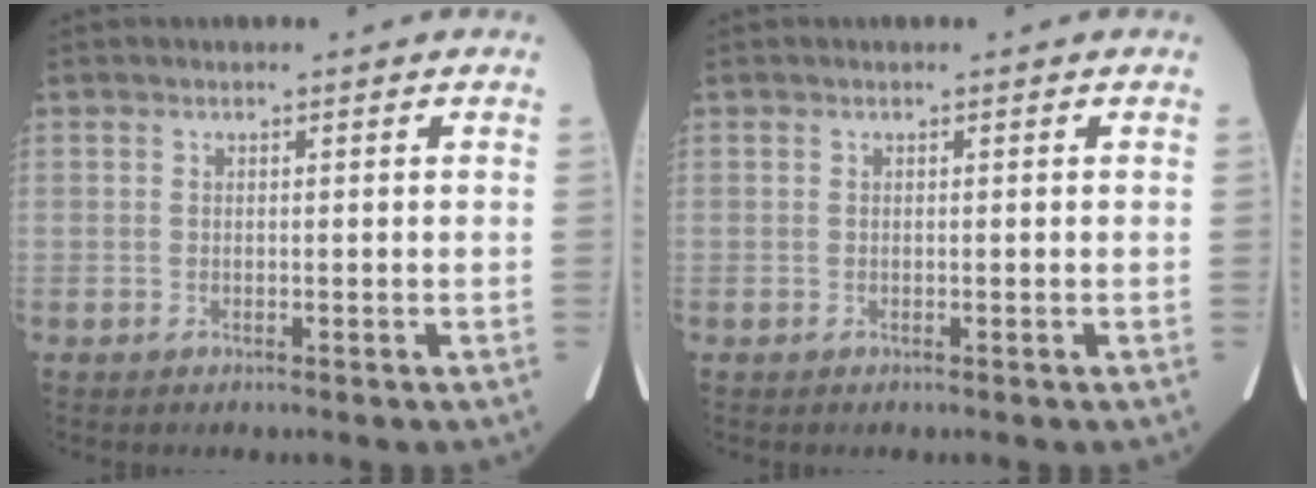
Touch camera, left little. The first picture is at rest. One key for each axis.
{"total": 0.0}